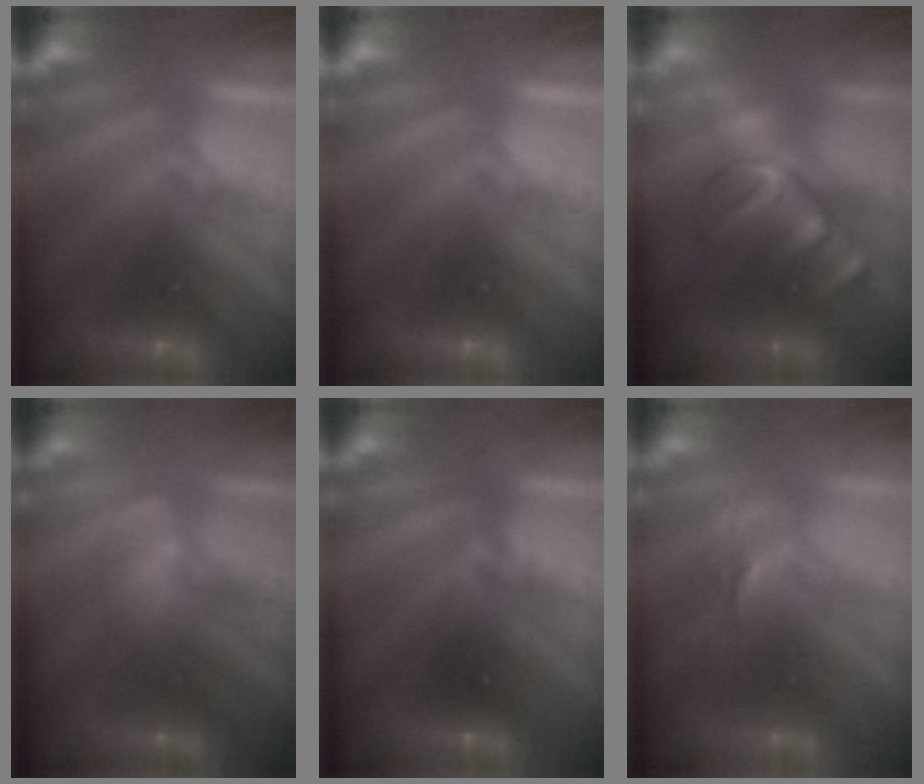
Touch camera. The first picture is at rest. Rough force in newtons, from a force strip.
{"total": 0.0}
{"total": 2.9}
{"total": 2.9}
{"total": 2.3}
{"total": 2.8}